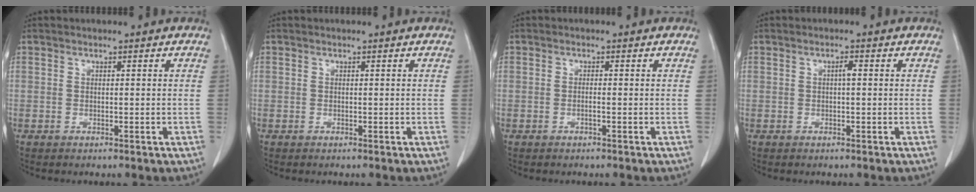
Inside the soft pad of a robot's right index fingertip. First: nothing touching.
{"total": 0.0}
{"total": 0.8, "force": [-0.3, 0.0, 0.7], "torque": [-0.014, 0.001, -0.004]}
{"total": 1.0, "force": [0.1, 0.2, 1.0], "torque": [-0.018, 0.003, 0.001]}